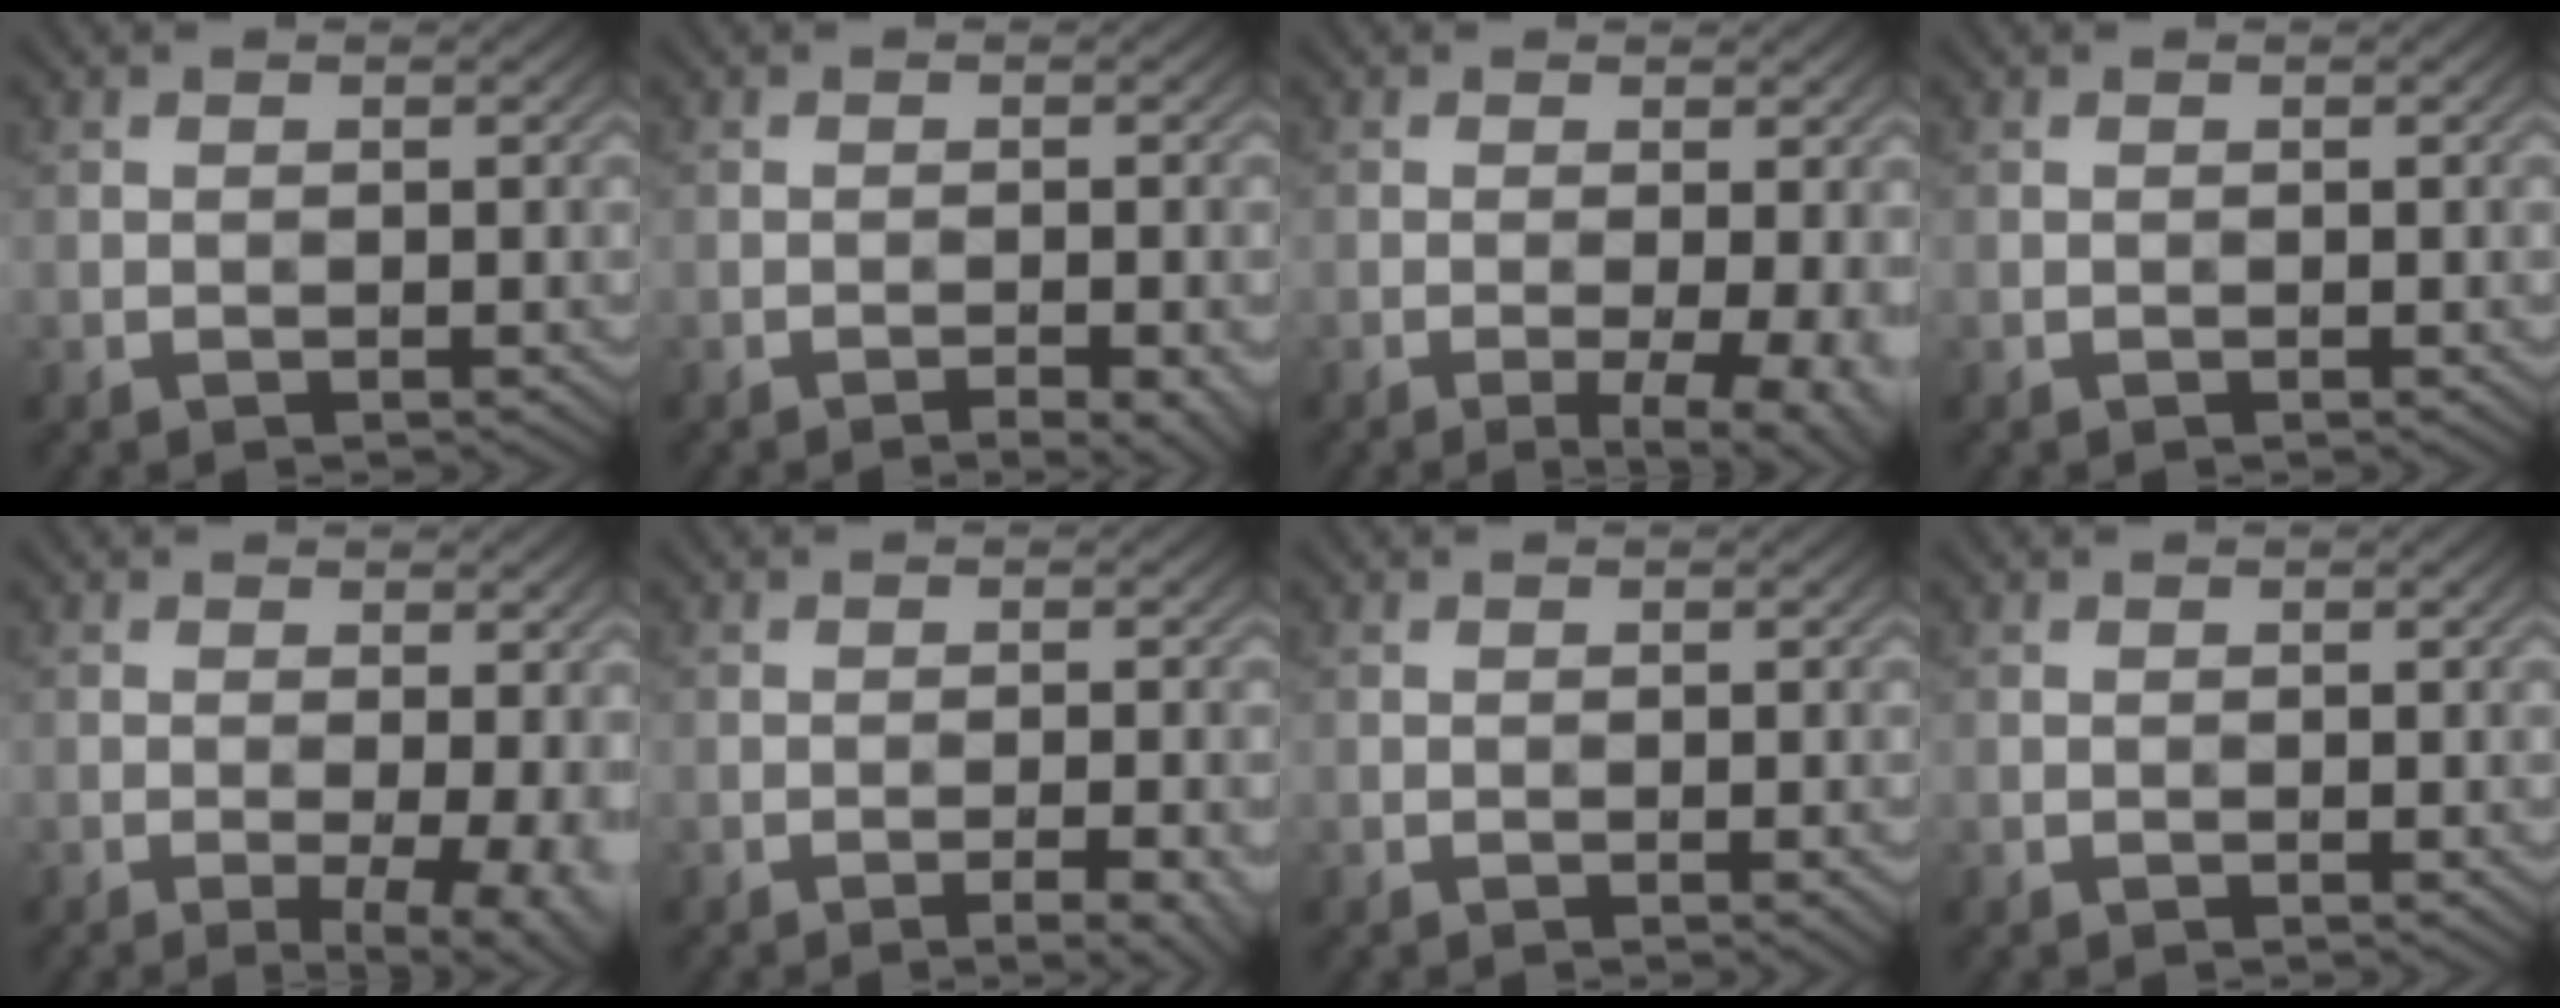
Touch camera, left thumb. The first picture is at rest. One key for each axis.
{"total": 3.3, "fx": -1.9, "fy": 0.5, "fz": 2.6, "tx": -0.036, "ty": 0.007, "tz": -0.027}
{"total": 6.2, "fx": -1.8, "fy": 1.8, "fz": 5.6, "tx": -0.078, "ty": -0.006, "tz": -0.018}
{"total": 0.0}
{"total": 6.9, "fx": -1.9, "fy": 2.2, "fz": 6.3, "tx": -0.079, "ty": -0.006, "tz": -0.018}
{"total": 4.4, "fx": -2.3, "fy": 0.9, "fz": 3.7, "tx": -0.049, "ty": 0.009, "tz": -0.031}
{"total": 0.8, "fx": -0.3, "fy": 0.1, "fz": 0.7, "tx": -0.011, "ty": -0.001, "tz": -0.005}
{"total": 0.0}